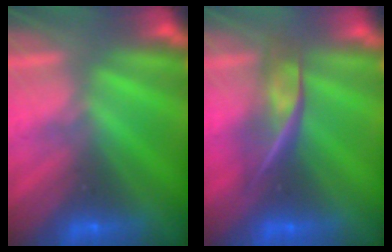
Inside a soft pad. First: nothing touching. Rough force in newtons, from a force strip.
{"total": 2.4}